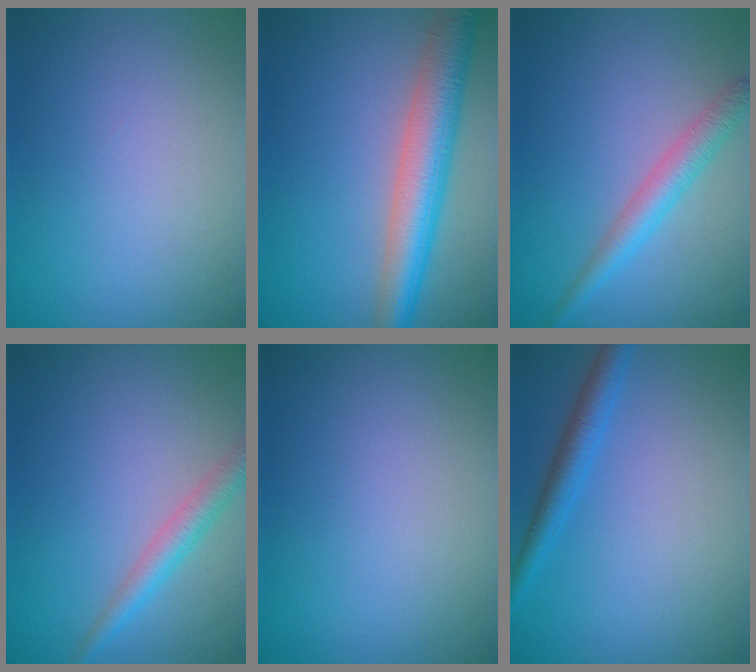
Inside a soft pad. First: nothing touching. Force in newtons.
{"total": 6.8, "press": 6.8, "slide": 0.2}
{"total": 2.8, "press": 2.8, "slide": 0.1}
{"total": 2.7, "press": 2.7, "slide": 0.2}
{"total": 0.0}
{"total": 2.7, "press": 2.7, "slide": 0.2}